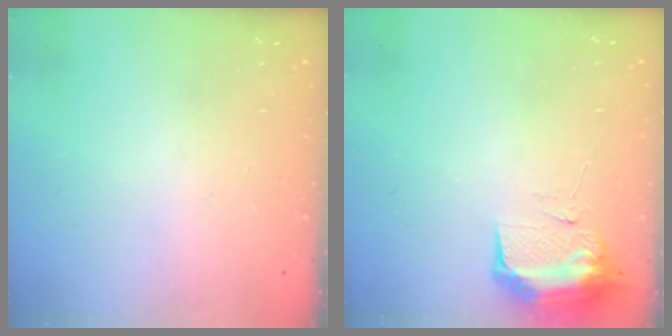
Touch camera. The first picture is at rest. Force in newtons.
{"total": 9.4, "press": 9.4, "slide": 0.9}